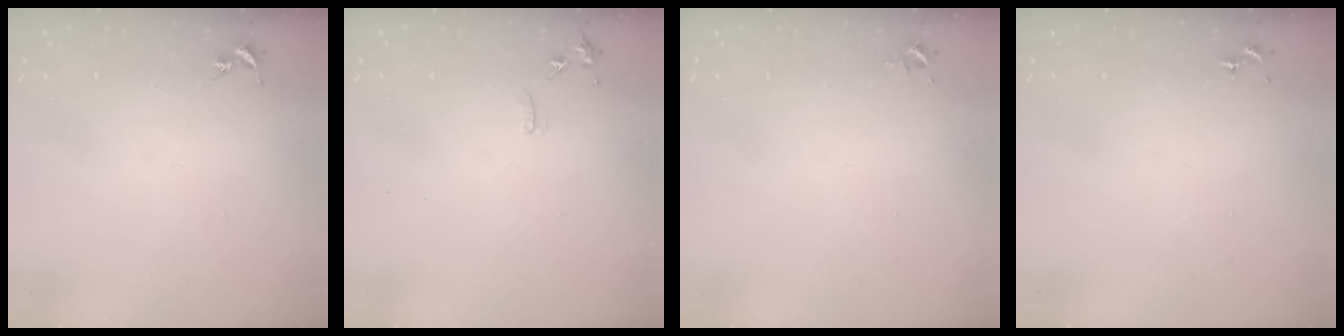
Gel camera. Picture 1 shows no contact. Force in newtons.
{"total": 6.8, "press": 6.7, "slide": 0.9}
{"total": 2.4, "press": 2.4, "slide": 0.3}
{"total": 0.0}